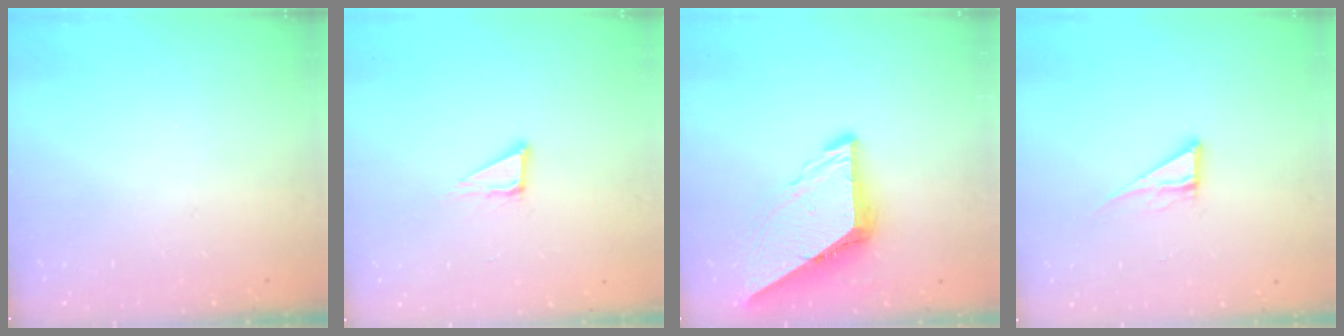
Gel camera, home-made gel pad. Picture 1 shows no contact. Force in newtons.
{"total": 5.0, "press": 5.0, "slide": 0.2}
{"total": 9.9, "press": 9.9, "slide": 1.1}
{"total": 6.6, "press": 6.6, "slide": 0.3}